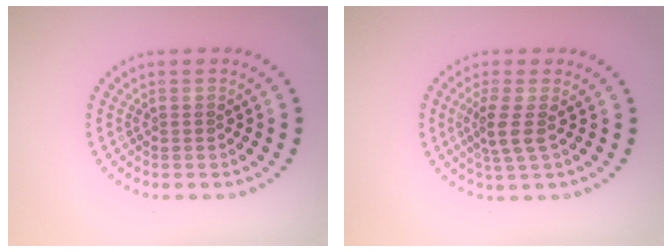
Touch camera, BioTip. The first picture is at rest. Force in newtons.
{"total": 2.5, "press": 1.9, "slide": 1.6}